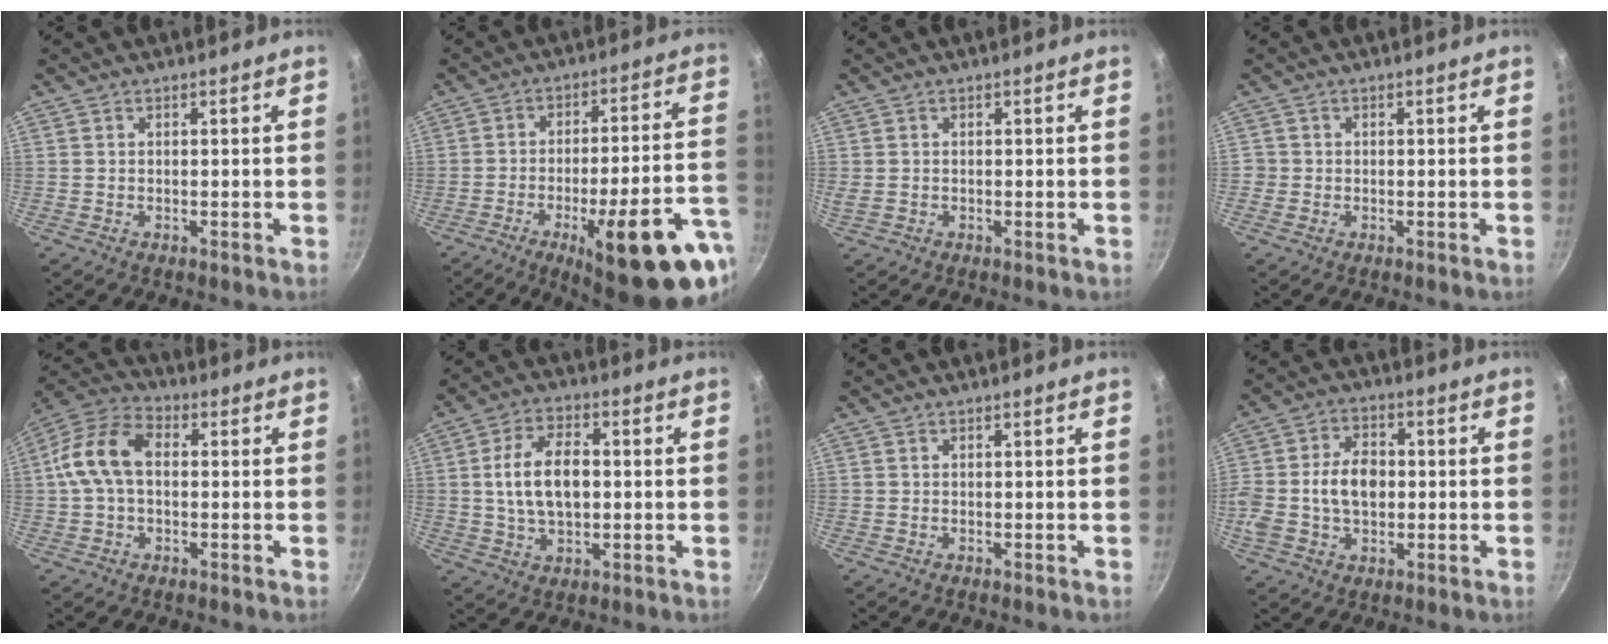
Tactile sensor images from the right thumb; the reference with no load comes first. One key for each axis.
{"total": 24.7, "fx": -9.8, "fy": 6.2, "fz": 21.8, "tx": -0.240, "ty": 0.038, "tz": -0.126}
{"total": 1.8, "fx": -0.2, "fy": 1.3, "fz": 1.2, "tx": -0.038, "ty": 0.003, "tz": -0.002}
{"total": 1.4, "fx": -0.3, "fy": 1.4, "fz": 0.1, "tx": 0.008, "ty": 0.006, "tz": -0.008}
{"total": 11.8, "fx": 0.8, "fy": 7.5, "fz": 9.1, "tx": -0.184, "ty": 0.035, "tz": 0.005}
{"total": 11.1, "fx": 0.6, "fy": 6.3, "fz": 9.1, "tx": -0.159, "ty": 0.011, "tz": 0.012}
{"total": 0.0}
{"total": 9.0, "fx": -0.3, "fy": 6.1, "fz": 6.6, "tx": -0.123, "ty": 0.020, "tz": -0.005}